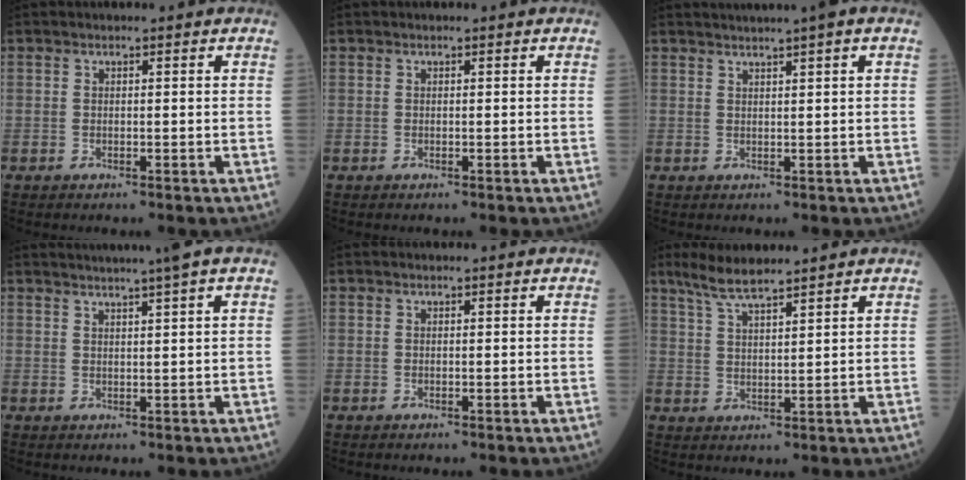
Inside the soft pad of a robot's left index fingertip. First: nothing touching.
{"total": 0.0}
{"total": 4.3, "force": [3.3, -0.7, 2.7], "torque": [-0.043, 0.019, 0.053]}
{"total": 5.9, "force": [4.6, -1.2, 3.5], "torque": [-0.053, 0.013, 0.062]}
{"total": 0.0}
{"total": 5.8, "force": [4.9, 0.3, 3.1], "torque": [-0.071, 0.011, 0.099]}